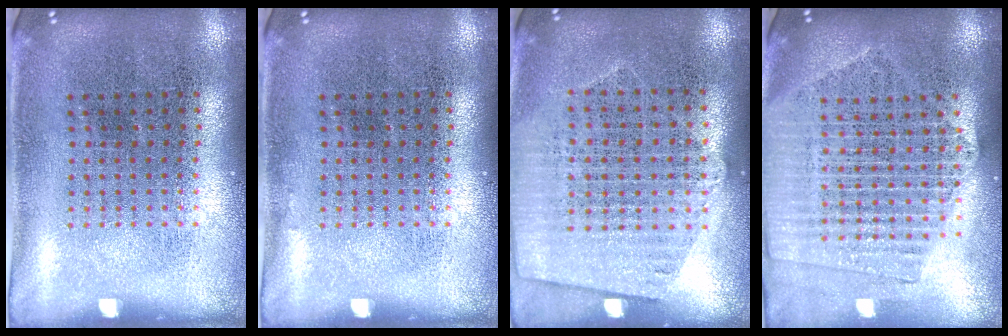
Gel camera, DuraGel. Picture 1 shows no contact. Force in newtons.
{"total": 0.0}
{"total": 1.3, "press": 1.2, "slide": 0.5}
{"total": 2.1, "press": 1.9, "slide": 0.9}